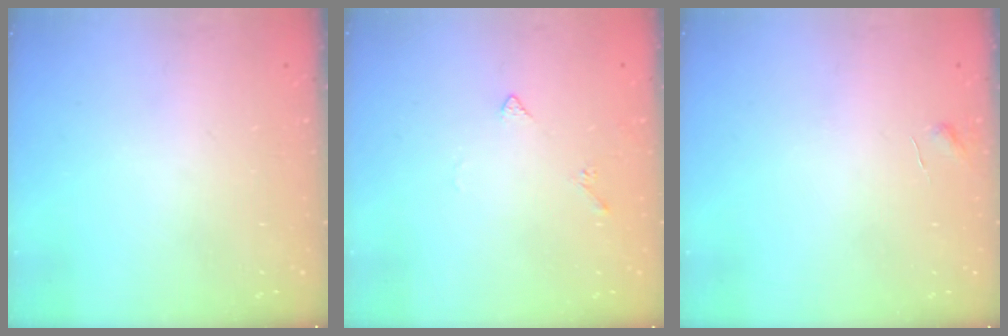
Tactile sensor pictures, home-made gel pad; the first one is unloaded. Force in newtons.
{"total": 3.2, "press": 3.2, "slide": 0.6}
{"total": 3.9, "press": 3.9, "slide": 0.3}